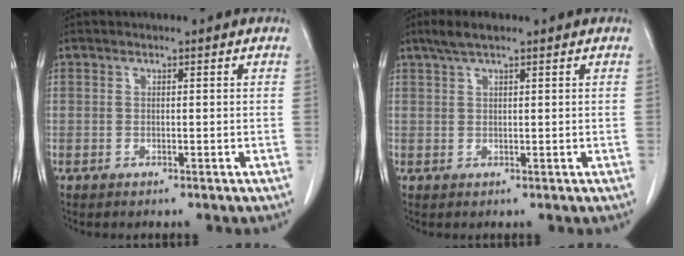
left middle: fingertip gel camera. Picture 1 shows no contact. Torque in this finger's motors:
{"motor_torque": [0.28, -0.05, 0.01, 0.01]}